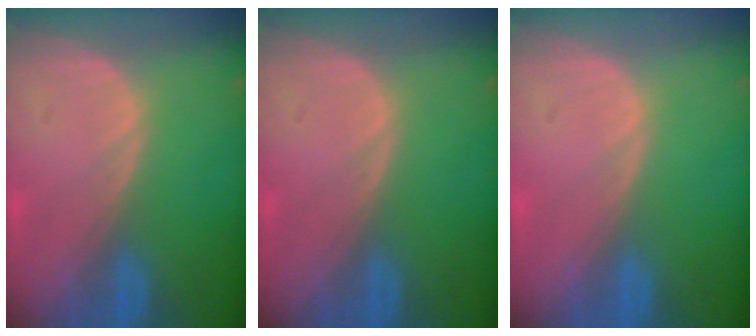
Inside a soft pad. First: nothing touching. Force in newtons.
{"total": 0.0}
{"total": 0.0}